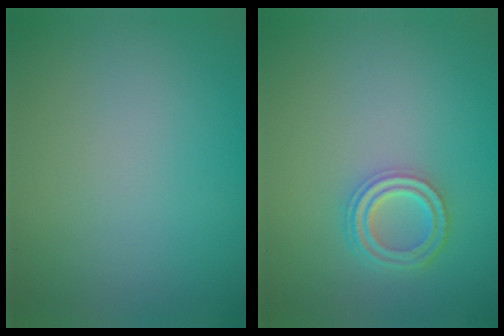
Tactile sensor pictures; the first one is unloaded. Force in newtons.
{"total": 3.4, "press": 2.7, "slide": 2.1}